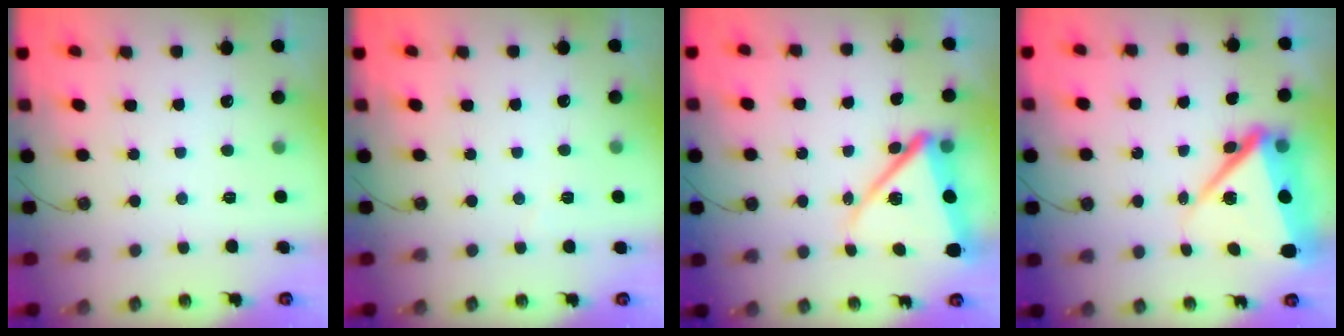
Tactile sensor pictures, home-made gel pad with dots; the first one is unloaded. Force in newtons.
{"total": 3.0, "press": 2.8, "slide": 1.0}
{"total": 14.9, "press": 14.8, "slide": 1.4}
{"total": 12.2, "press": 11.3, "slide": 4.5}